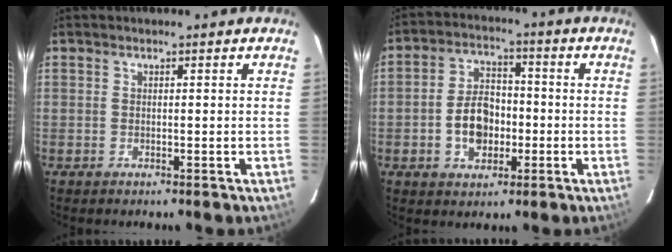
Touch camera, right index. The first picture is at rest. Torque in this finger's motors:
{"motor_torque": [1.84, -0.19, 0.31, 0.09]}